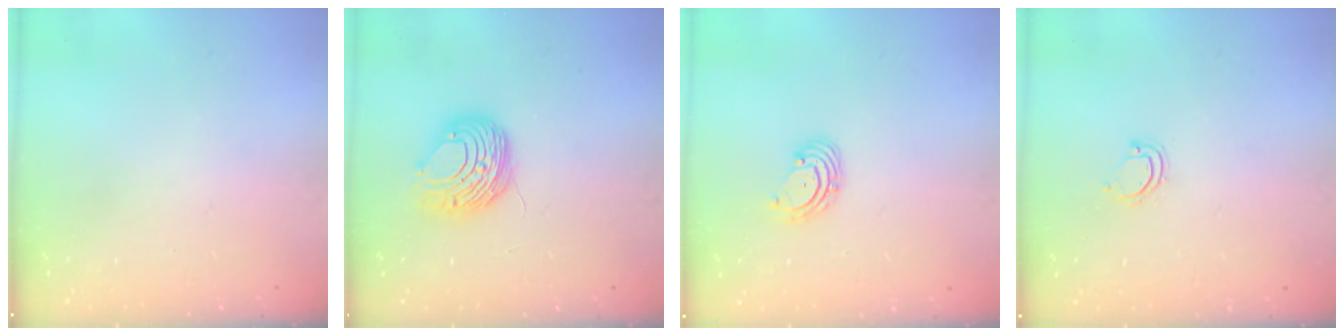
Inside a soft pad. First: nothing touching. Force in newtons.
{"total": 8.9, "press": 8.9, "slide": 0.5}
{"total": 3.3, "press": 3.2, "slide": 0.5}
{"total": 3.7, "press": 3.7, "slide": 0.3}